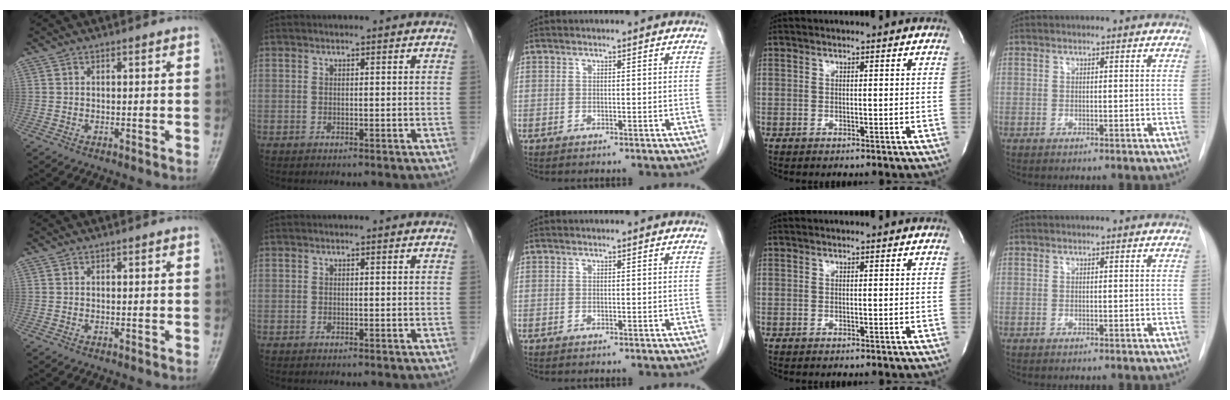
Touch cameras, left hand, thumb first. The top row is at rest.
{}